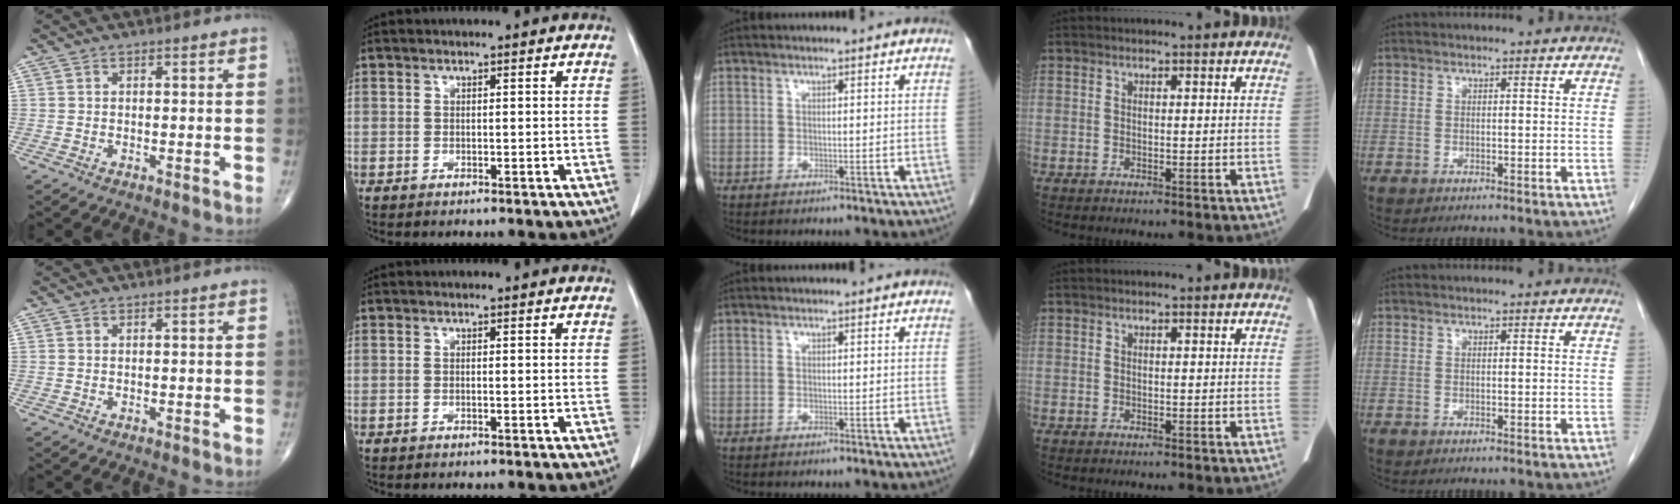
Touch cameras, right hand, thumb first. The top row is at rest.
{}